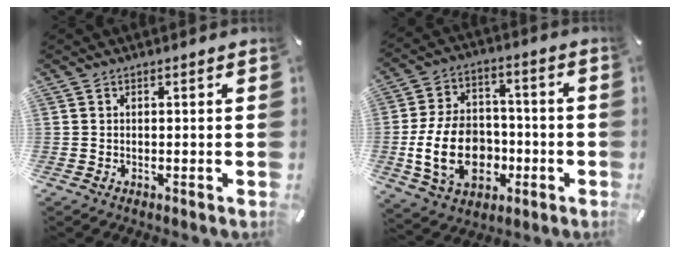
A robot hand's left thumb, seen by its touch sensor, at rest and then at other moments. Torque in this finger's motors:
{"motor_torque": [1.79, 3.22, 1.72, 0.43, 0.61]}